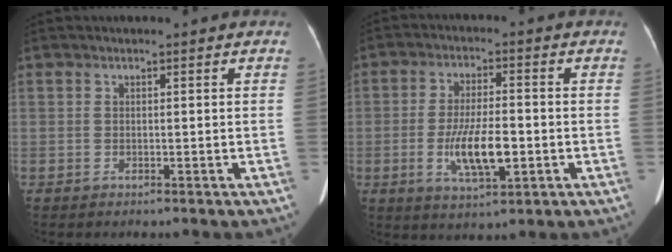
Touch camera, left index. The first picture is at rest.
{"total": 8.8, "force": [-2.2, 2.5, 8.2], "torque": [-0.158, -0.005, -0.035]}